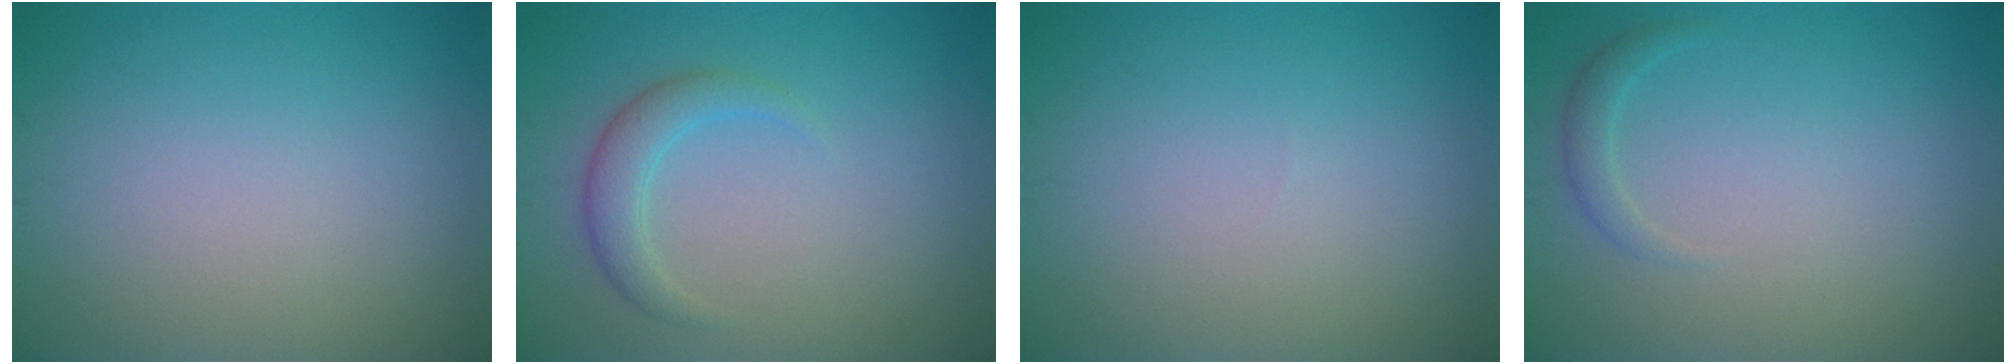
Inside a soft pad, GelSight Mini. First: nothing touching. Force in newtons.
{"total": 2.4, "press": 2.4, "slide": 0.1}
{"total": 0.0}
{"total": 1.2, "press": 1.2, "slide": 0.1}